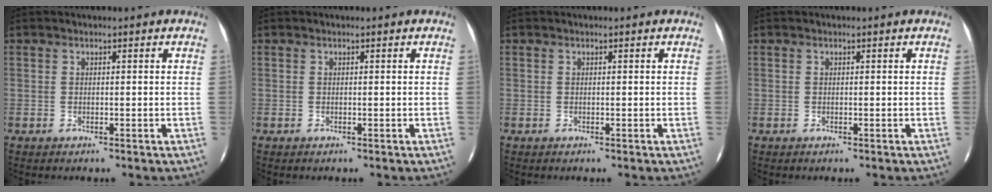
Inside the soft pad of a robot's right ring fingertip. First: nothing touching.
{"total": 0.0}
{"total": 0.0}
{"total": 0.0}